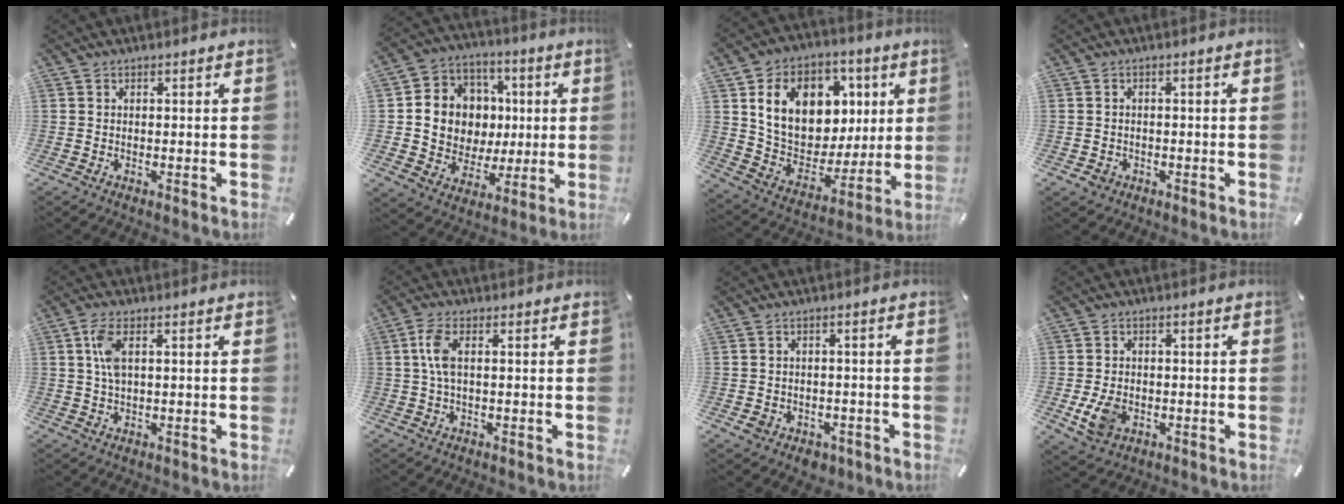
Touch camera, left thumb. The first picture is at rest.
{"total": 12.8, "force": [0.6, 12.6, 2.4], "torque": [-0.033, -0.007, 0.029]}
{"total": 18.1, "force": [6.2, 14.0, 9.8], "torque": [-0.170, -0.009, 0.125]}
{"total": 2.2, "force": [-0.8, 1.9, 0.8], "torque": [-0.013, 0.005, -0.017]}
{"total": 5.1, "force": [1.2, 1.9, 4.5], "torque": [-0.109, 0.001, 0.015]}
{"total": 5.0, "force": [0.5, 1.7, 4.6], "torque": [-0.104, -0.001, 0.004]}
{"total": 3.8, "force": [-1.7, 3.2, 1.2], "torque": [-0.018, 0.008, -0.028]}
{"total": 6.7, "force": [-1.4, 5.2, 4.0], "torque": [-0.081, -0.003, -0.029]}